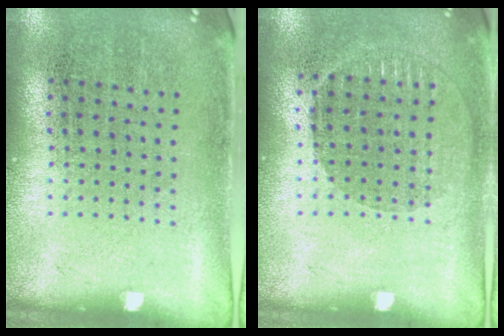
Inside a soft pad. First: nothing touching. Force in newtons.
{"total": 0.9, "press": 0.8, "slide": 0.4}